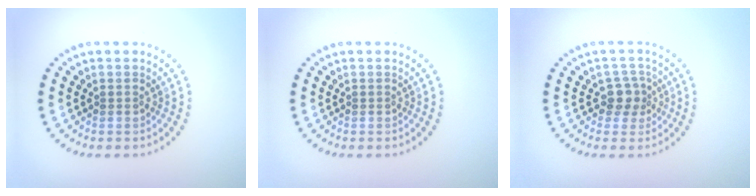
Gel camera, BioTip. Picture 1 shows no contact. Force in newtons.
{"total": 0.0}
{"total": 2.2, "press": 1.8, "slide": 1.4}